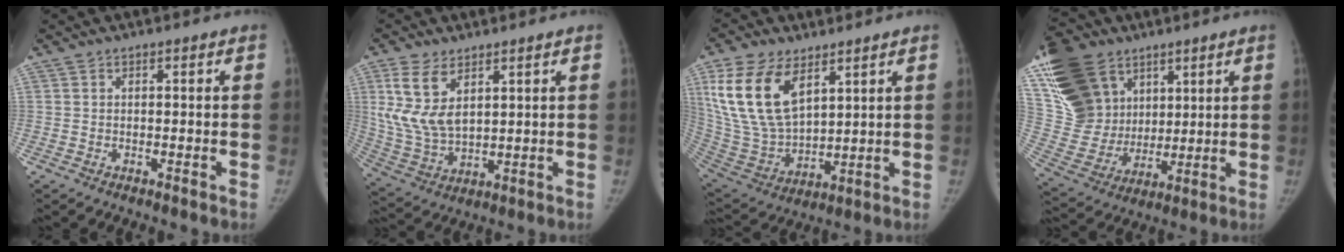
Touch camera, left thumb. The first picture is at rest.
{"total": 11.3, "force": [4.8, 6.2, 8.2], "torque": [-0.164, -0.017, 0.110]}
{"total": 17.8, "force": [8.3, 9.8, 12.4], "torque": [-0.228, -0.030, 0.174]}
{"total": 23.6, "force": [11.6, 17.1, 11.3], "torque": [-0.232, -0.006, 0.236]}